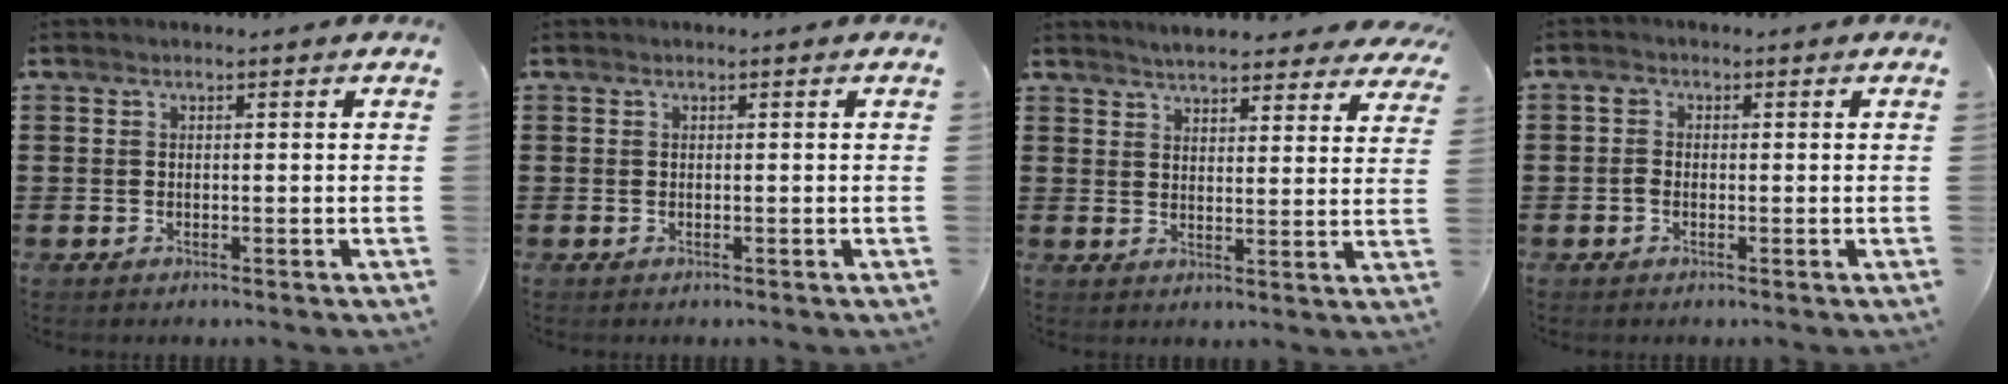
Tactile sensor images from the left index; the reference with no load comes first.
{"total": 0.0}
{"total": 4.6, "force": [4.5, 0.2, 0.9], "torque": [-0.034, -0.016, 0.083]}
{"total": 1.5, "force": [-0.3, 1.3, 0.7], "torque": [-0.015, 0.005, -0.009]}